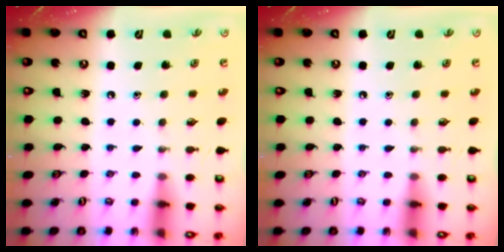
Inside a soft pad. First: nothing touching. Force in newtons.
{"total": 0.0}